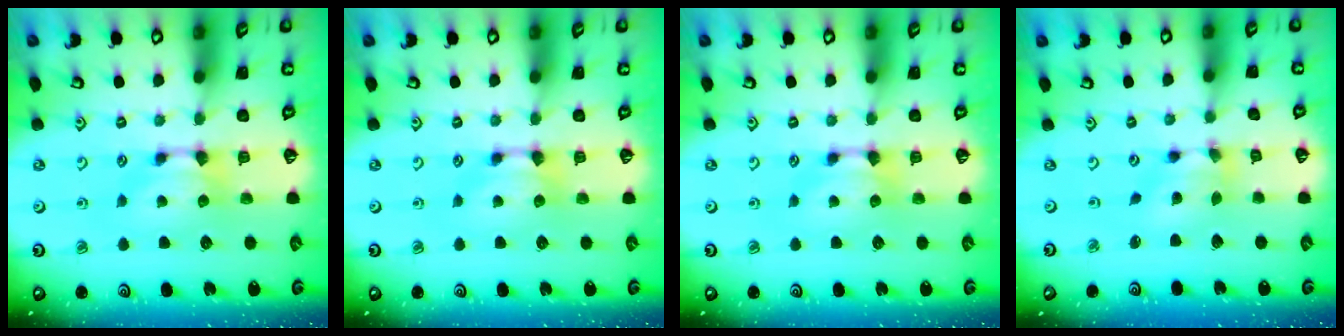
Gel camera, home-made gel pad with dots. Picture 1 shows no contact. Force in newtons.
{"total": 0.0}
{"total": 0.0}
{"total": 4.3, "press": 3.9, "slide": 1.8}